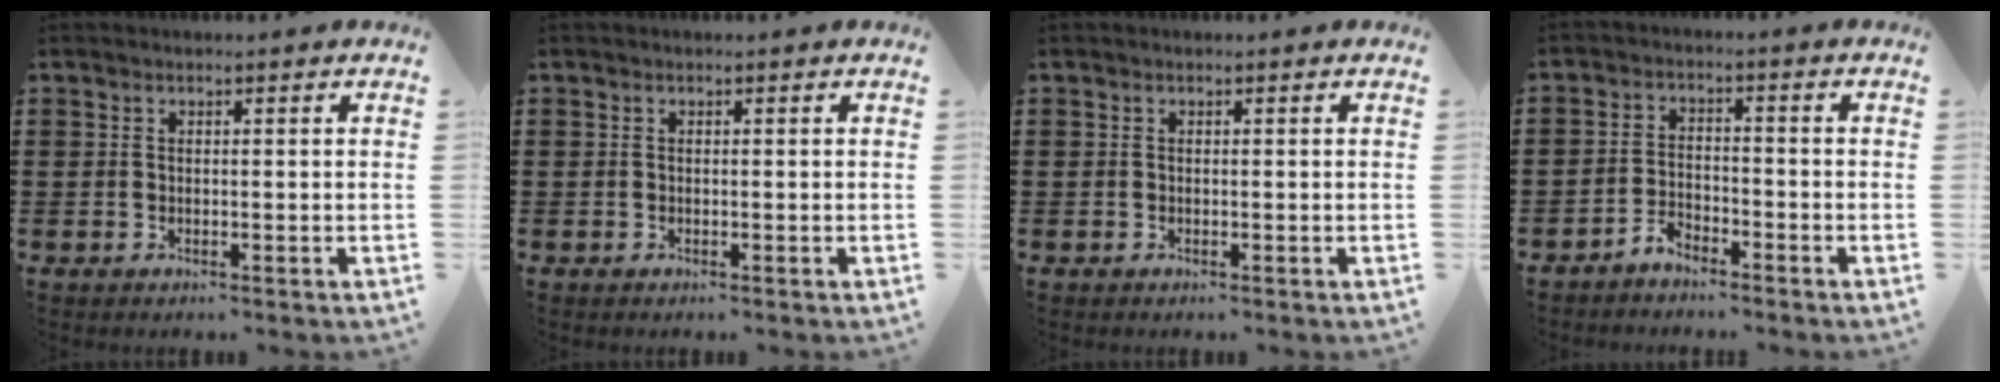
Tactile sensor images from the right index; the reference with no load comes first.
{"total": 0.0}
{"total": 0.0}
{"total": 2.7, "force": [-2.6, 0.6, 0.3], "torque": [-0.014, 0.008, -0.053]}